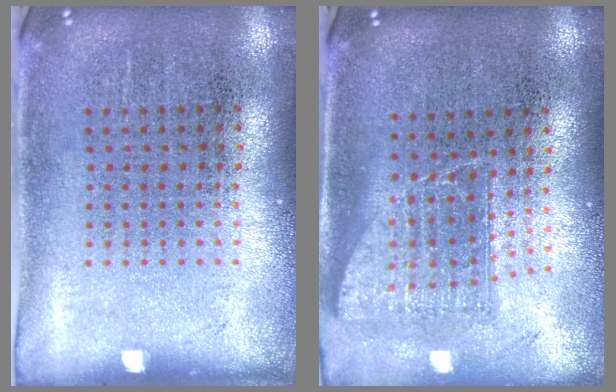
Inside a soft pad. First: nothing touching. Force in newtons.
{"total": 1.5, "press": 1.2, "slide": 0.9}